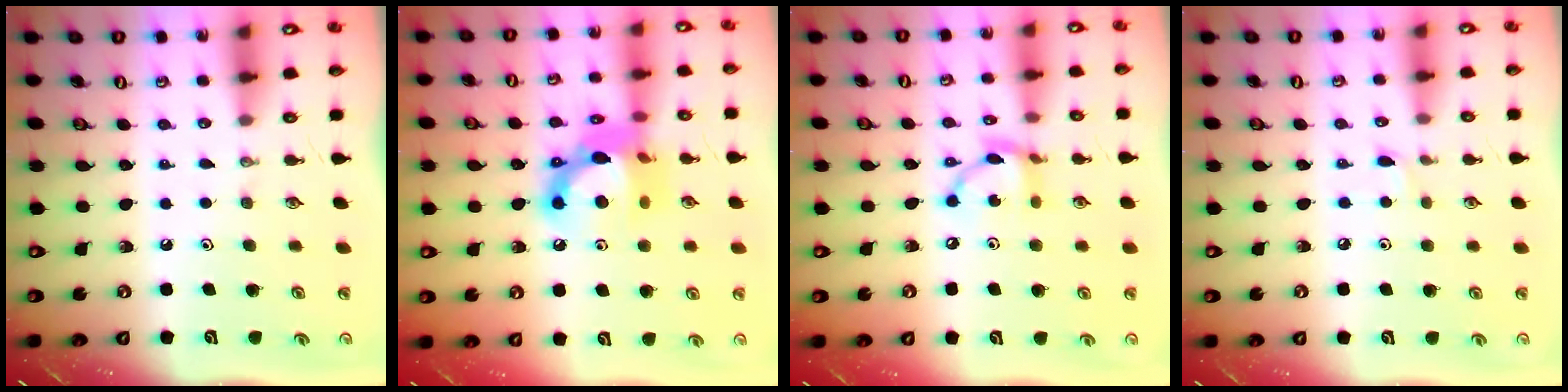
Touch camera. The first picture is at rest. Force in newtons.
{"total": 15.1, "press": 15.1, "slide": 1.2}
{"total": 10.4, "press": 10.4, "slide": 0.6}
{"total": 2.2, "press": 2.1, "slide": 0.3}